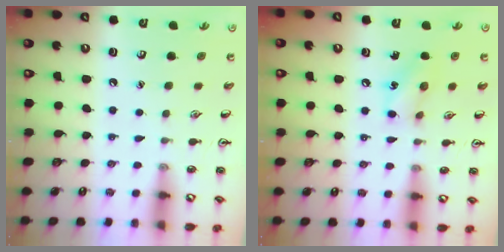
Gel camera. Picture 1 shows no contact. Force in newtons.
{"total": 8.8, "press": 8.7, "slide": 1.2}